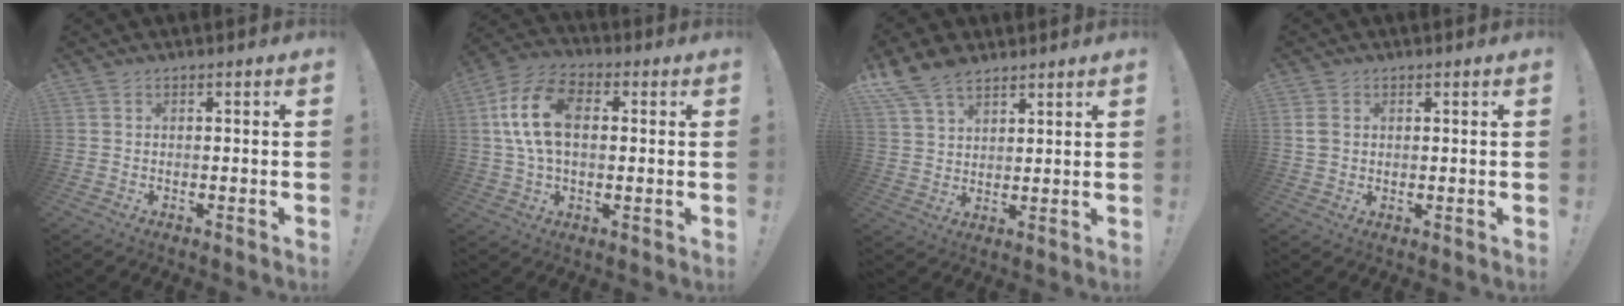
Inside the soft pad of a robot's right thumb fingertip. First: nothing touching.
{"total": 14.8, "force": [2.4, 9.0, 11.5], "torque": [-0.215, 0.005, 0.043]}
{"total": 10.2, "force": [7.5, 5.4, 4.2], "torque": [-0.078, -0.036, 0.148]}
{"total": 3.5, "force": [0.9, 2.6, 2.2], "torque": [-0.038, -0.001, 0.016]}